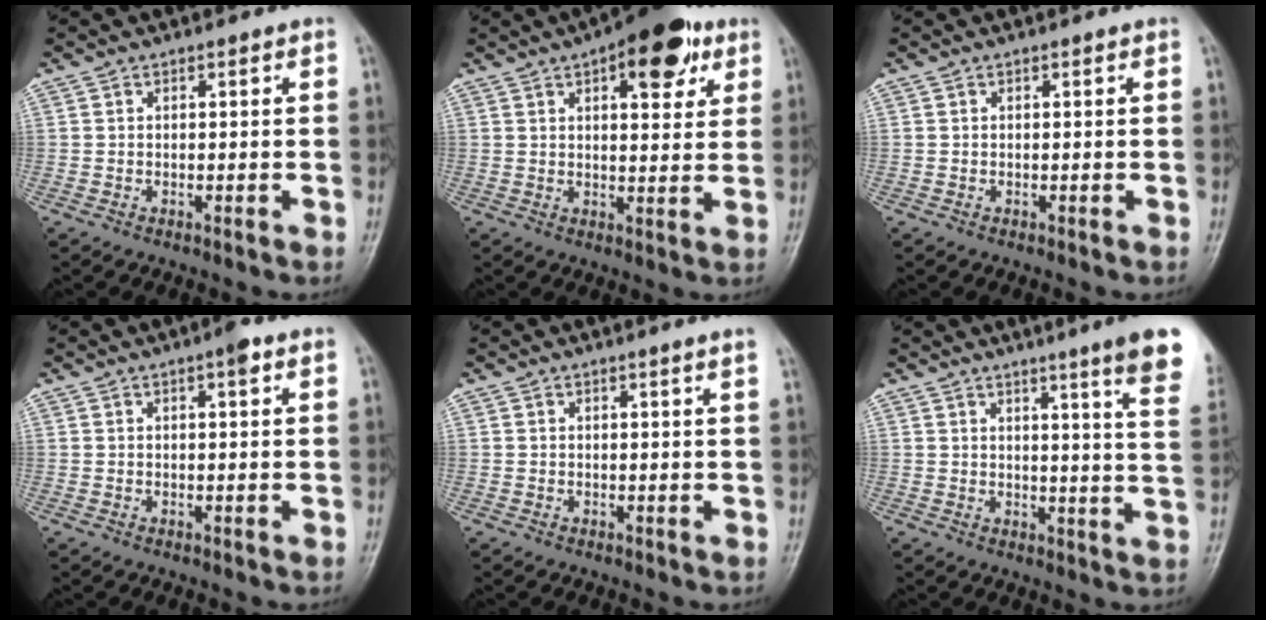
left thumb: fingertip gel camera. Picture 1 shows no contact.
{"total": 12.7, "force": [6.4, 5.5, 9.6], "torque": [-0.094, -0.013, 0.081]}
{"total": 0.0}
{"total": 2.4, "force": [1.3, 0.4, 2.0], "torque": [-0.030, -0.001, 0.017]}
{"total": 2.0, "force": [1.4, -0.7, 1.2], "torque": [-0.023, -0.008, 0.023]}
{"total": 13.9, "force": [9.1, 0.2, 10.5], "torque": [-0.122, -0.049, 0.096]}